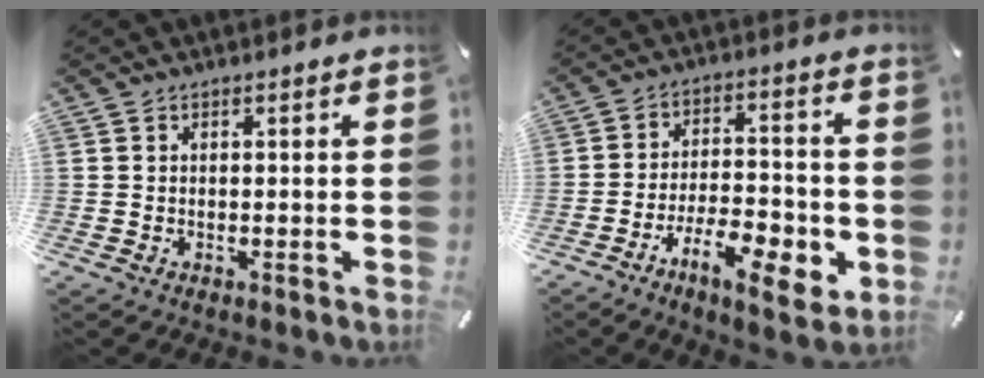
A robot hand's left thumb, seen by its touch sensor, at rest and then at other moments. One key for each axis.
{"total": 14.0, "fx": -6.8, "fy": 5.9, "fz": 10.8, "tx": -0.161, "ty": 0.037, "tz": -0.107}